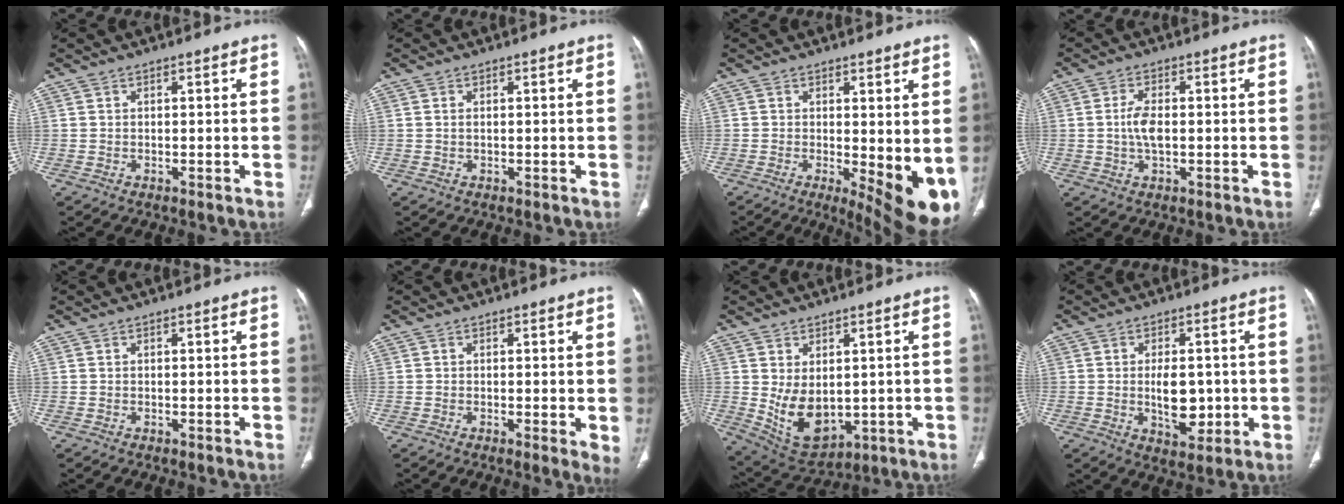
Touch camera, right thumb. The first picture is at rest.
{"total": 0.6, "force": [0.1, 0.3, 0.5], "torque": [-0.015, 0.003, 0.003]}
{"total": 11.3, "force": [-0.6, 4.0, 10.5], "torque": [-0.133, -0.025, 0.004]}
{"total": 4.5, "force": [-0.1, 2.2, 4.0], "torque": [-0.086, 0.004, -0.005]}
{"total": 0.0}
{"total": 3.0, "force": [0.0, 0.8, 2.9], "torque": [-0.044, -0.012, -0.004]}
{"total": 10.2, "force": [0.1, 6.5, 7.9], "torque": [-0.117, -0.013, 0.033]}
{"total": 7.9, "force": [-0.5, 4.3, 6.6], "torque": [-0.085, -0.007, 0.002]}